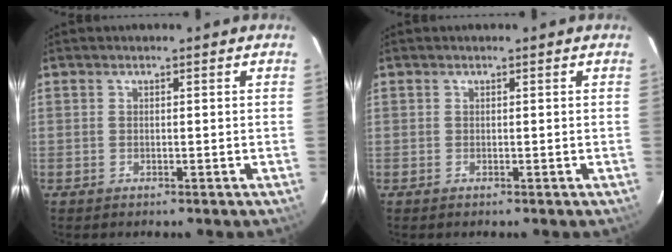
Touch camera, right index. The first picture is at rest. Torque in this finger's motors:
{"motor_torque": [-0.63, 0.42, -0.66, -0.21]}